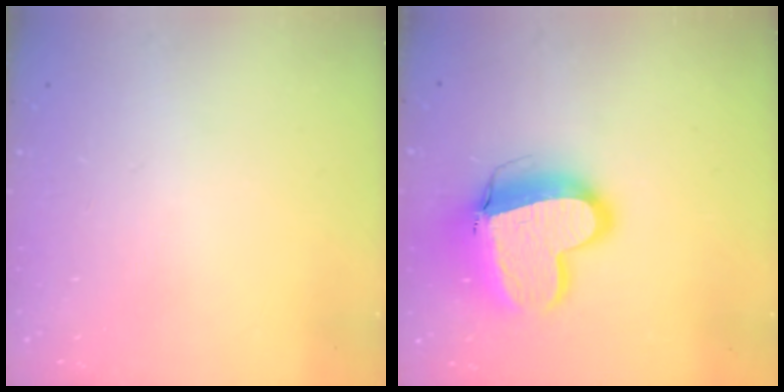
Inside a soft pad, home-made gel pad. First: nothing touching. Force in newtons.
{"total": 15.5, "press": 15.3, "slide": 2.2}